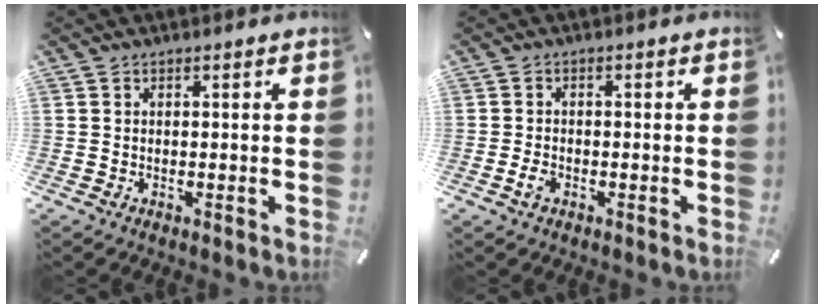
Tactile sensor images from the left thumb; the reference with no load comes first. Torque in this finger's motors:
{"motor_torque": [0.50, 0.65, 0.29, 0.11, 0.03]}